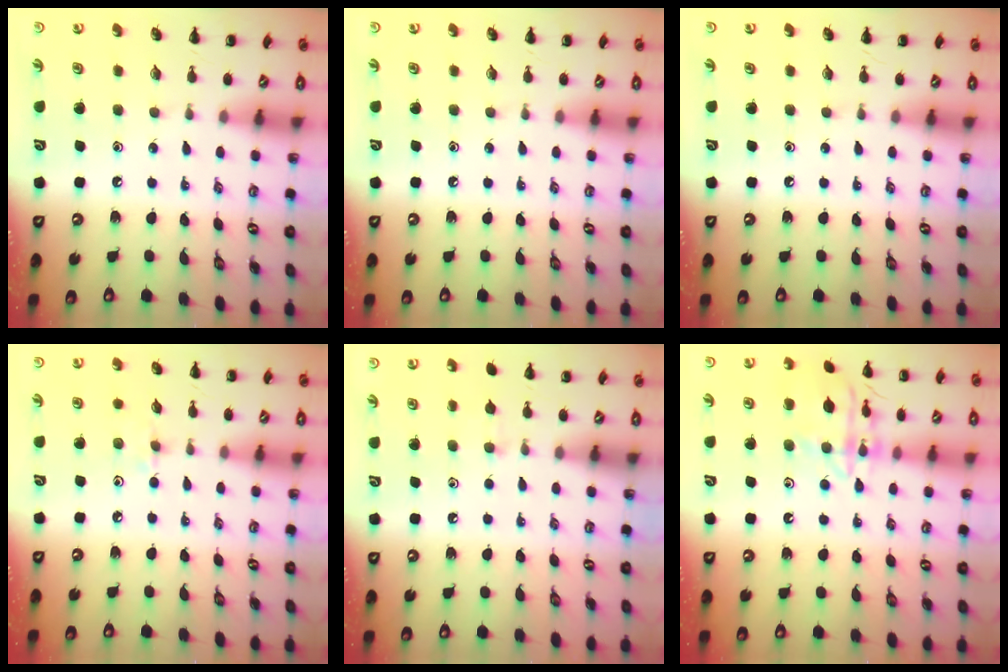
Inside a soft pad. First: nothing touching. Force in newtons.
{"total": 0.0}
{"total": 0.0}
{"total": 5.7, "press": 5.4, "slide": 1.8}
{"total": 4.5, "press": 4.2, "slide": 1.7}
{"total": 14.5, "press": 14.4, "slide": 0.8}